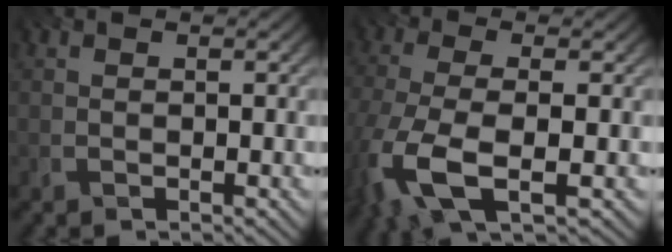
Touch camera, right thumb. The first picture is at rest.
{"total": 9.5, "force": [-4.4, 3.3, 7.7], "torque": [-0.192, -0.024, -0.092]}